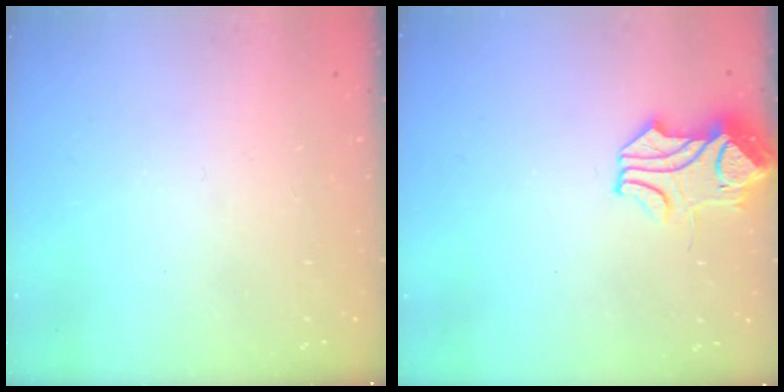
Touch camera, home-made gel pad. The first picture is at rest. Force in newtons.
{"total": 1.6, "press": 1.5, "slide": 0.5}